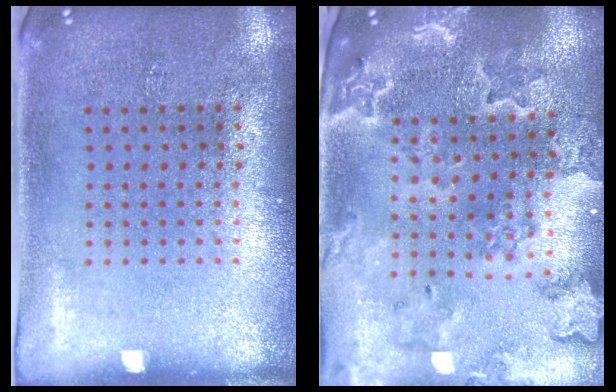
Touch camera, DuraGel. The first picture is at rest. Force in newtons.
{"total": 2.2, "press": 2.1, "slide": 0.4}